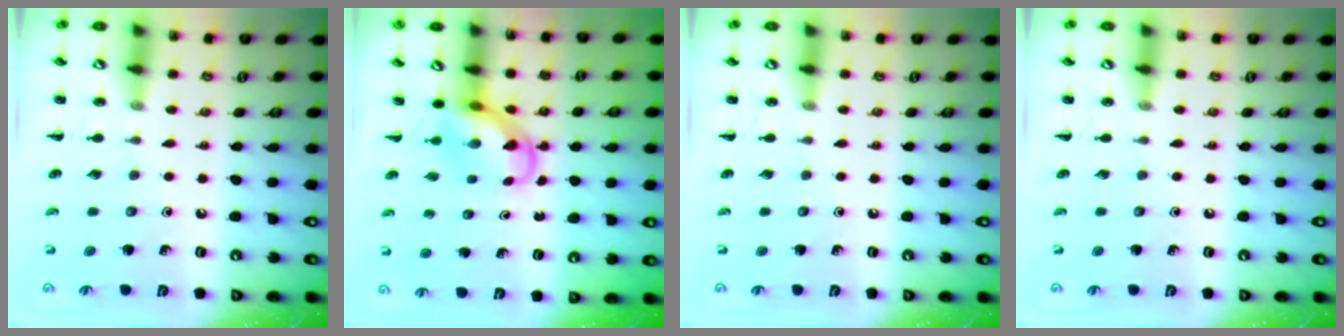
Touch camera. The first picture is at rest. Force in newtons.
{"total": 5.1, "press": 5.0, "slide": 0.4}
{"total": 0.0}
{"total": 0.0}